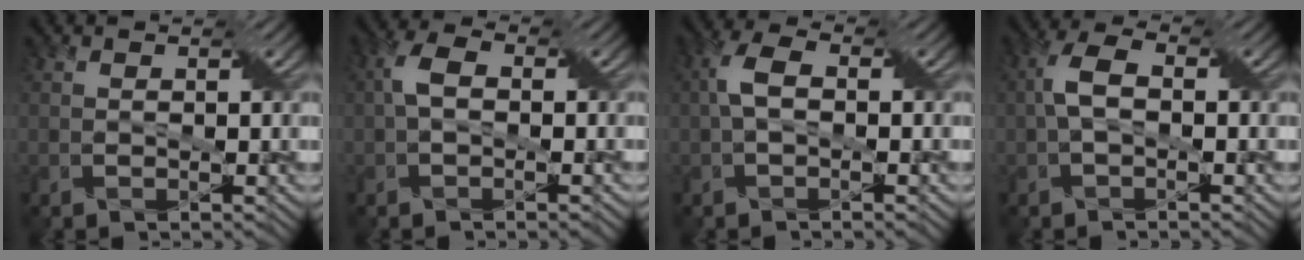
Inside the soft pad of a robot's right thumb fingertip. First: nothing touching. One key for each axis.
{"total": 3.5, "fx": -0.1, "fy": 2.0, "fz": 2.8, "tx": -0.064, "ty": 0.013, "tz": -0.006}
{"total": 3.8, "fx": 0.0, "fy": 2.0, "fz": 3.2, "tx": -0.076, "ty": 0.014, "tz": -0.004}
{"total": 3.9, "fx": -0.2, "fy": 2.0, "fz": 3.3, "tx": -0.078, "ty": 0.015, "tz": -0.007}